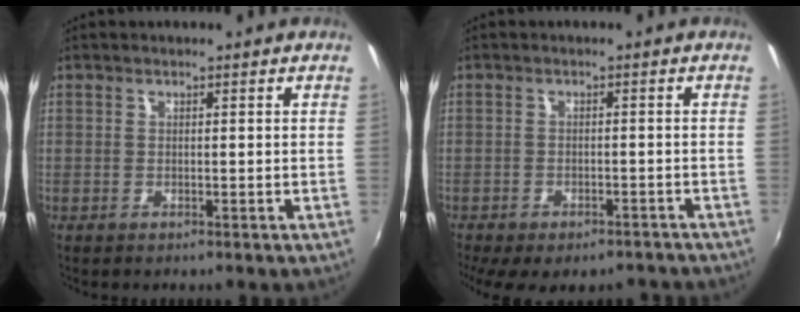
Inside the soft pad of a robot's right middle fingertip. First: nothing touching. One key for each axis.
{"total": 12.3, "fx": -9.8, "fy": 4.6, "fz": 5.8, "tx": -0.124, "ty": -0.029, "tz": -0.127}